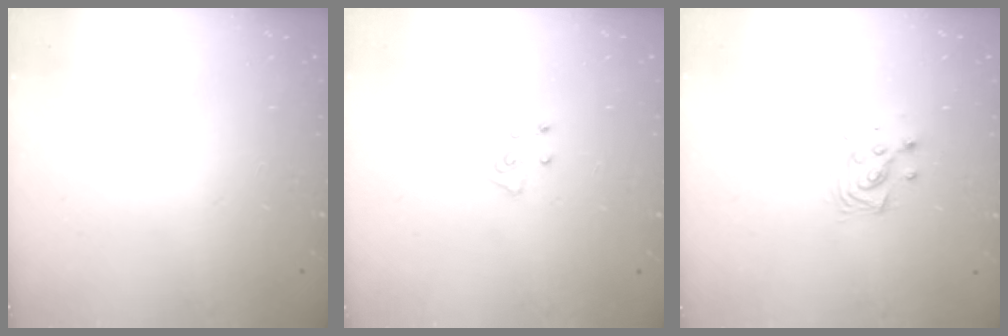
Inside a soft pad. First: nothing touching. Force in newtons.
{"total": 5.7, "press": 5.7, "slide": 0.4}
{"total": 6.3, "press": 6.3, "slide": 0.3}